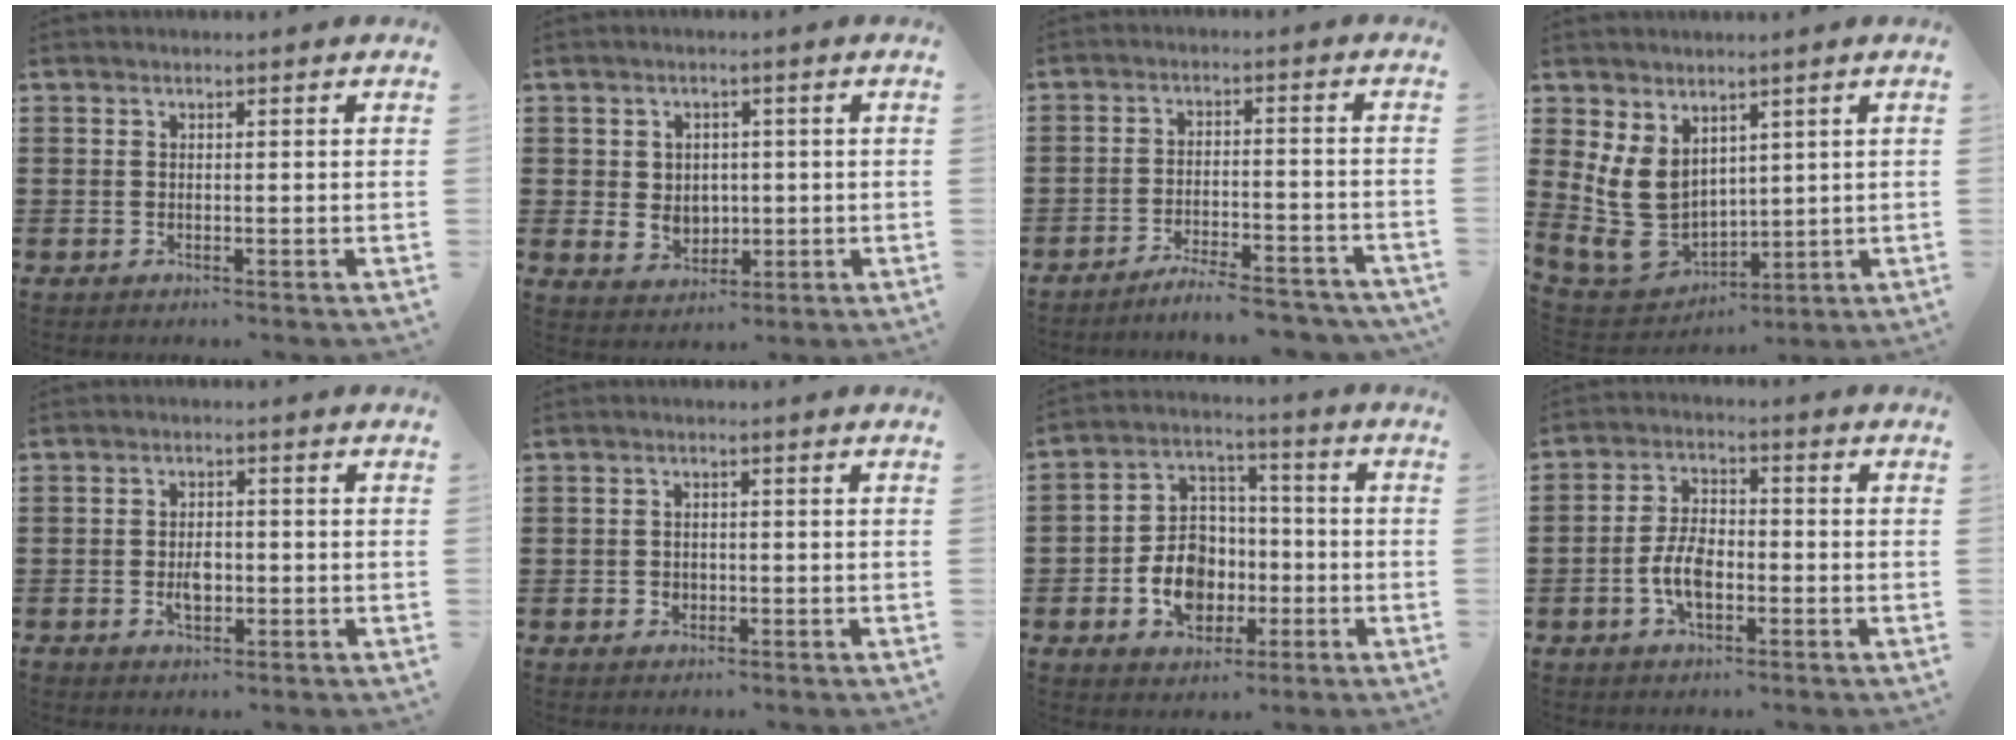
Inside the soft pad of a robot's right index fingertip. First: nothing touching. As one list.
[{"total": 3.2, "force": [0.8, 3.1, 0.6], "torque": [-0.019, 0.007, 0.012]}, {"total": 5.1, "force": [-4.8, 0.0, 1.7], "torque": [-0.028, -0.003, -0.091]}, {"total": 9.2, "force": [2.4, 7.0, 5.5], "torque": [-0.166, -0.018, 0.047]}, {"total": 2.8, "force": [-0.7, 1.7, 2.1], "torque": [-0.033, -0.003, -0.014]}, {"total": 1.3, "force": [-0.4, 1.2, 0.3], "torque": [-0.010, 0.002, -0.009]}, {"total": 9.1, "force": [-2.9, 7.2, 4.8], "torque": [-0.101, 0.021, -0.050]}, {"total": 5.9, "force": [-1.8, 3.2, 4.7], "torque": [-0.109, 0.002, -0.038]}]